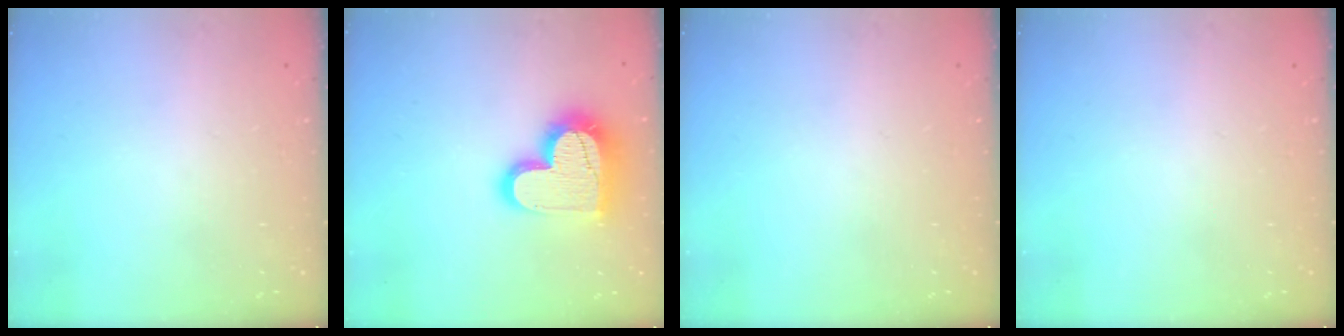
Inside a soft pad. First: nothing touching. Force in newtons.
{"total": 19.2, "press": 19.1, "slide": 1.6}
{"total": 0.0}
{"total": 0.0}